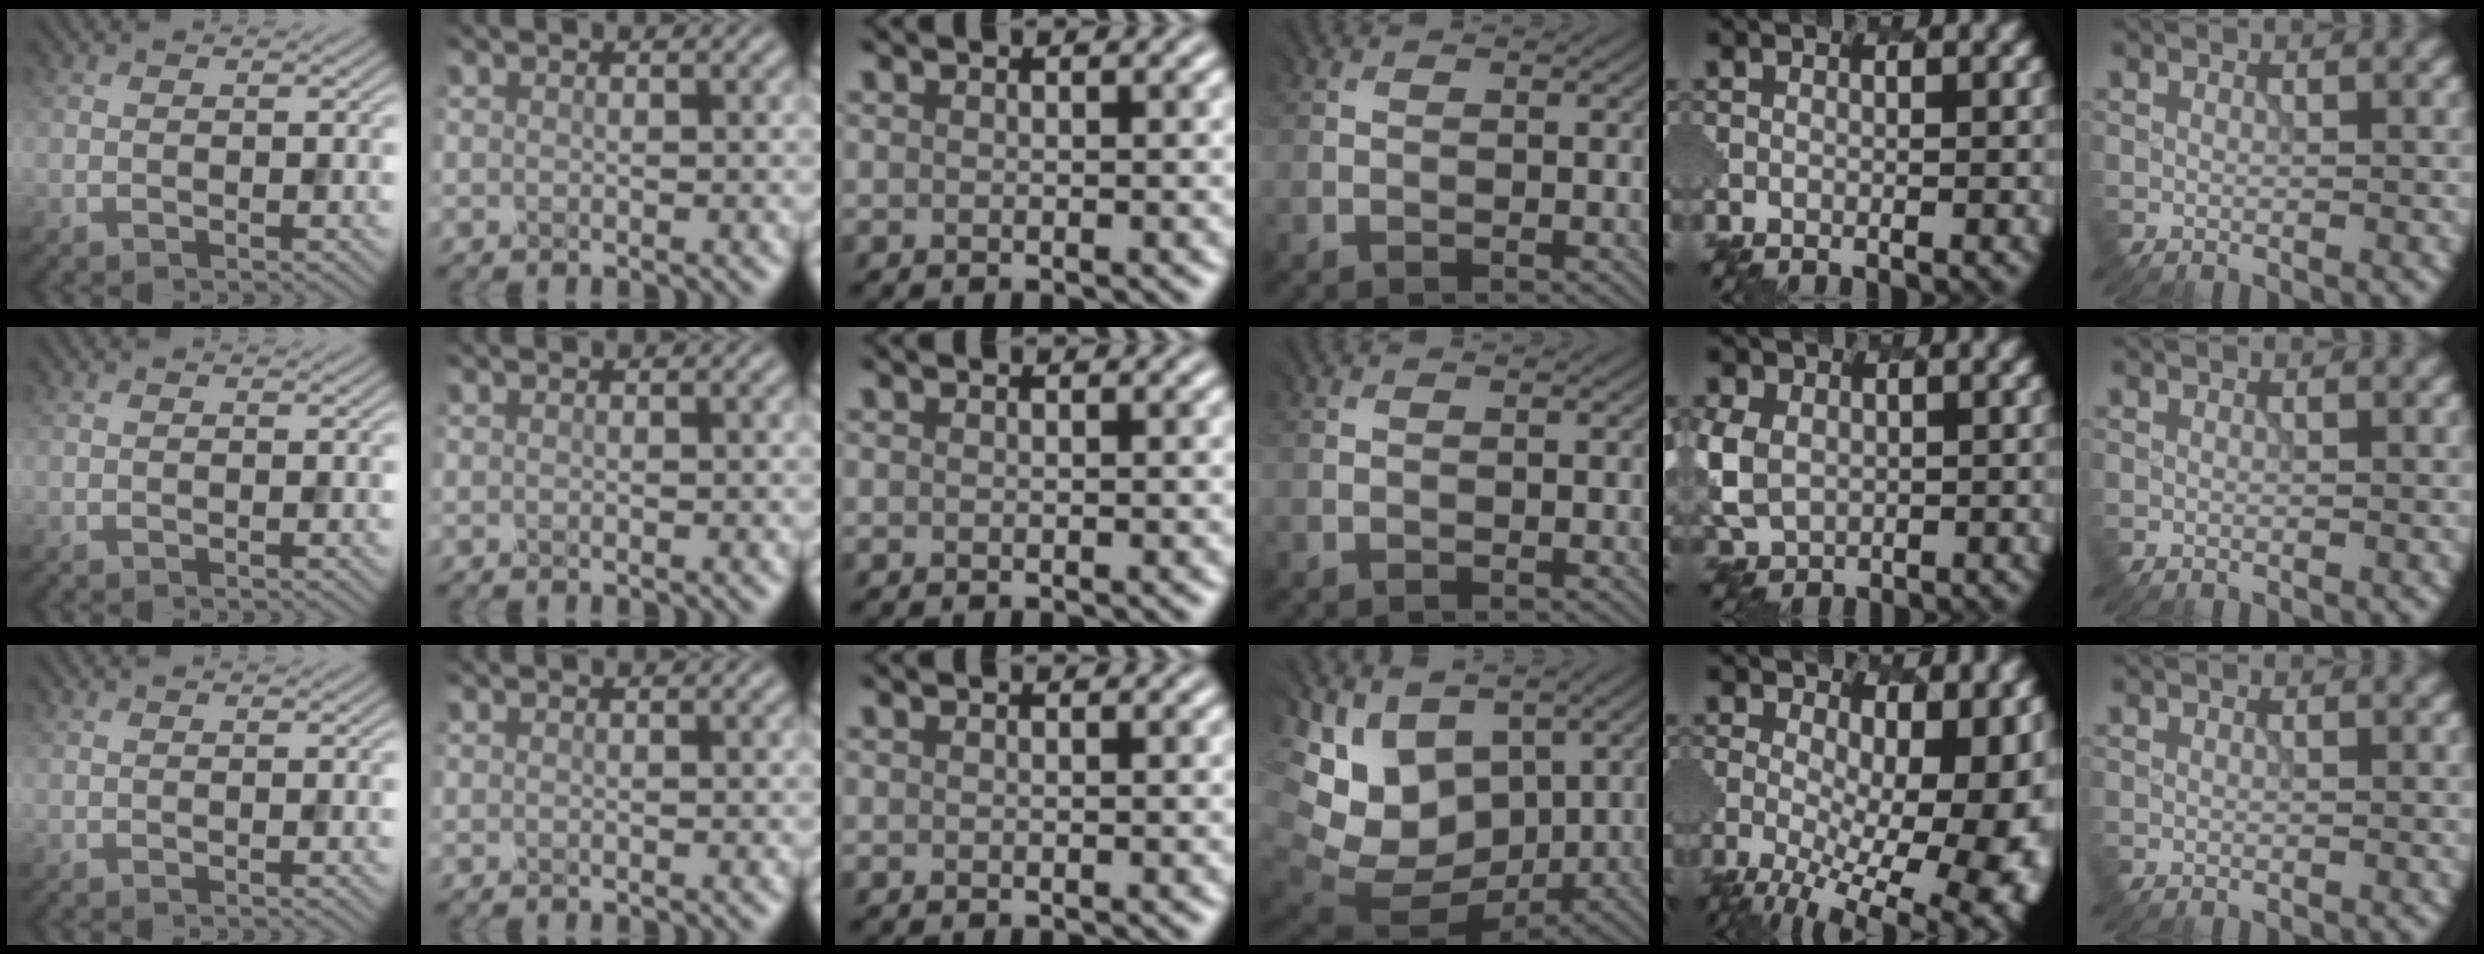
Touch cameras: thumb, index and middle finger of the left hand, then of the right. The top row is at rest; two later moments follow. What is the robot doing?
{"motion": "dispense", "object": "pipette"}